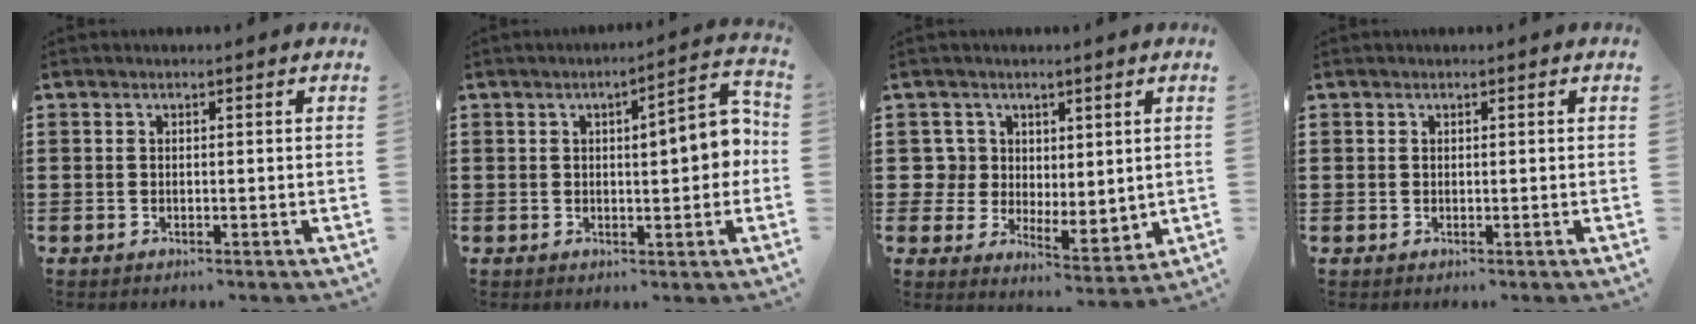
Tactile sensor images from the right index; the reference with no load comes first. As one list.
[{"total": 6.6, "force": [0.4, 1.7, 6.3], "torque": [-0.082, -0.008, -0.002]}, {"total": 5.3, "force": [2.8, 4.5, 0.7], "torque": [-0.041, 0.005, 0.056]}, {"total": 0.7, "force": [0.3, 0.6, 0.0], "torque": [-0.002, 0.003, 0.006]}]